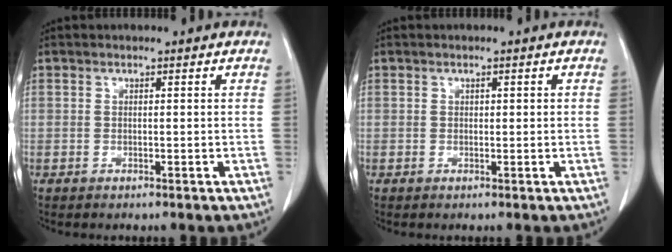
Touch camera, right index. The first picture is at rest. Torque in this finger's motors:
{"motor_torque": [-0.29, 0.06, -0.02, -0.01]}